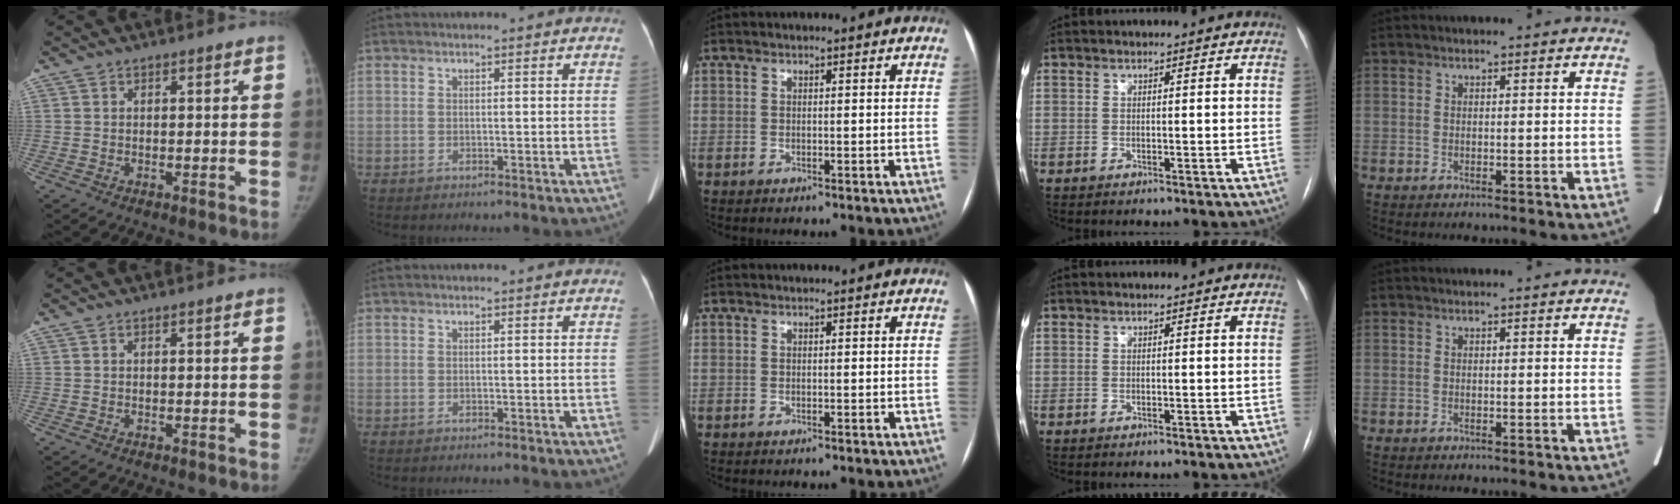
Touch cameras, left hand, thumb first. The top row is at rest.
{}